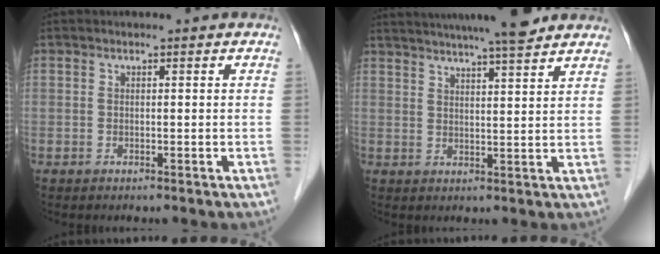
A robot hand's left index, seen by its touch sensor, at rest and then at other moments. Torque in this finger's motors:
{"motor_torque": [0.18, -0.41, 0.73, 0.19]}